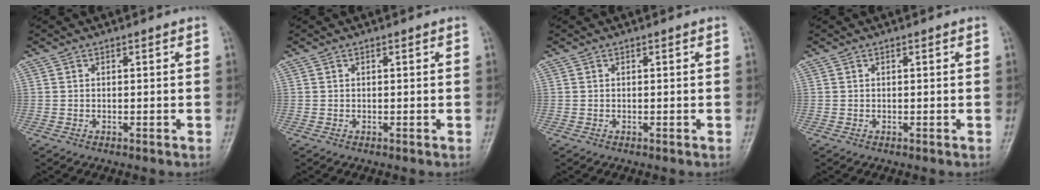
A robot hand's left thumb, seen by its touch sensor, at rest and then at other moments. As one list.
[{"total": 0.0}, {"total": 0.0}, {"total": 0.0}]